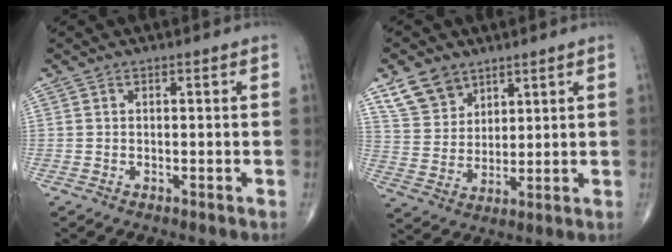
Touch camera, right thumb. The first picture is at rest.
{"total": 8.6, "force": [5.7, 5.7, 3.0], "torque": [-0.037, -0.025, 0.118]}